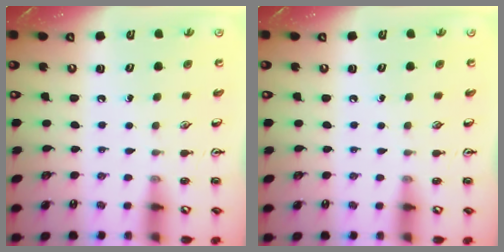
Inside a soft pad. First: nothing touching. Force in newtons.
{"total": 0.0}